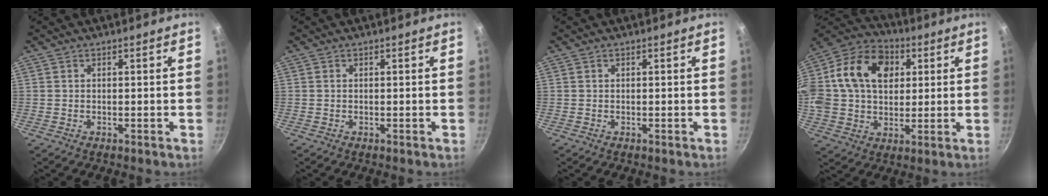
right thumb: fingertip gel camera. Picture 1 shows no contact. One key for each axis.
{"total": 0.0}
{"total": 0.0}
{"total": 22.7, "fx": 5.1, "fy": 16.4, "fz": 14.8, "tx": -0.268, "ty": 0.029, "tz": 0.074}